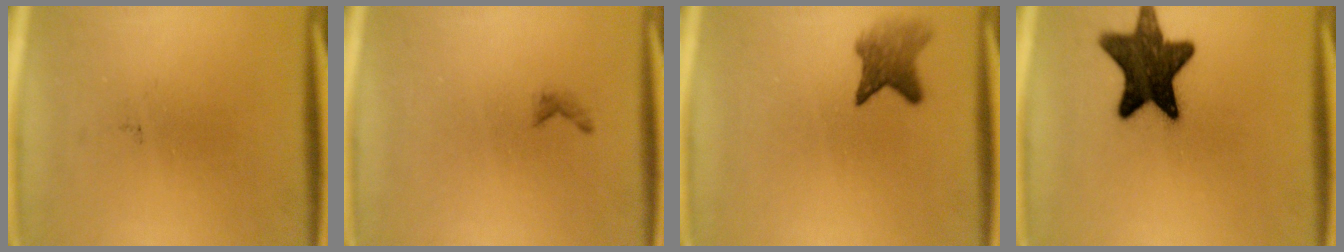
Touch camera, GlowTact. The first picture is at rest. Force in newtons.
{"total": 0.6}
{"total": 3.9}
{"total": 13.7}